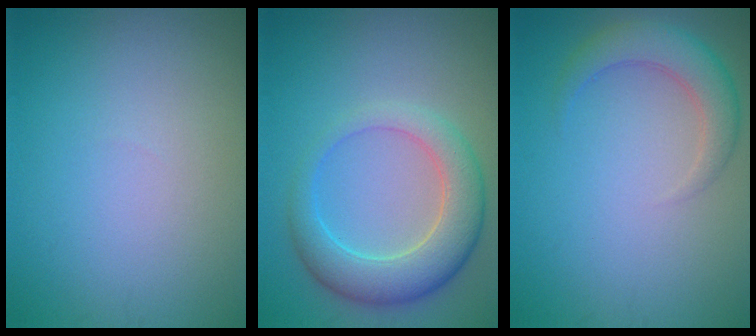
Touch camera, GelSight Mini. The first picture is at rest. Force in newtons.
{"total": 5.7, "press": 5.7, "slide": 0.3}
{"total": 3.4, "press": 3.4, "slide": 0.1}